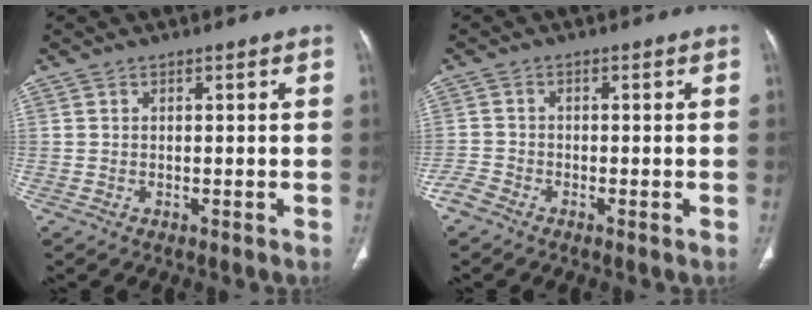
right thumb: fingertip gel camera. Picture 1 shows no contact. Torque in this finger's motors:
{"motor_torque": [1.58, 1.28, -0.02, -0.90, -0.03]}